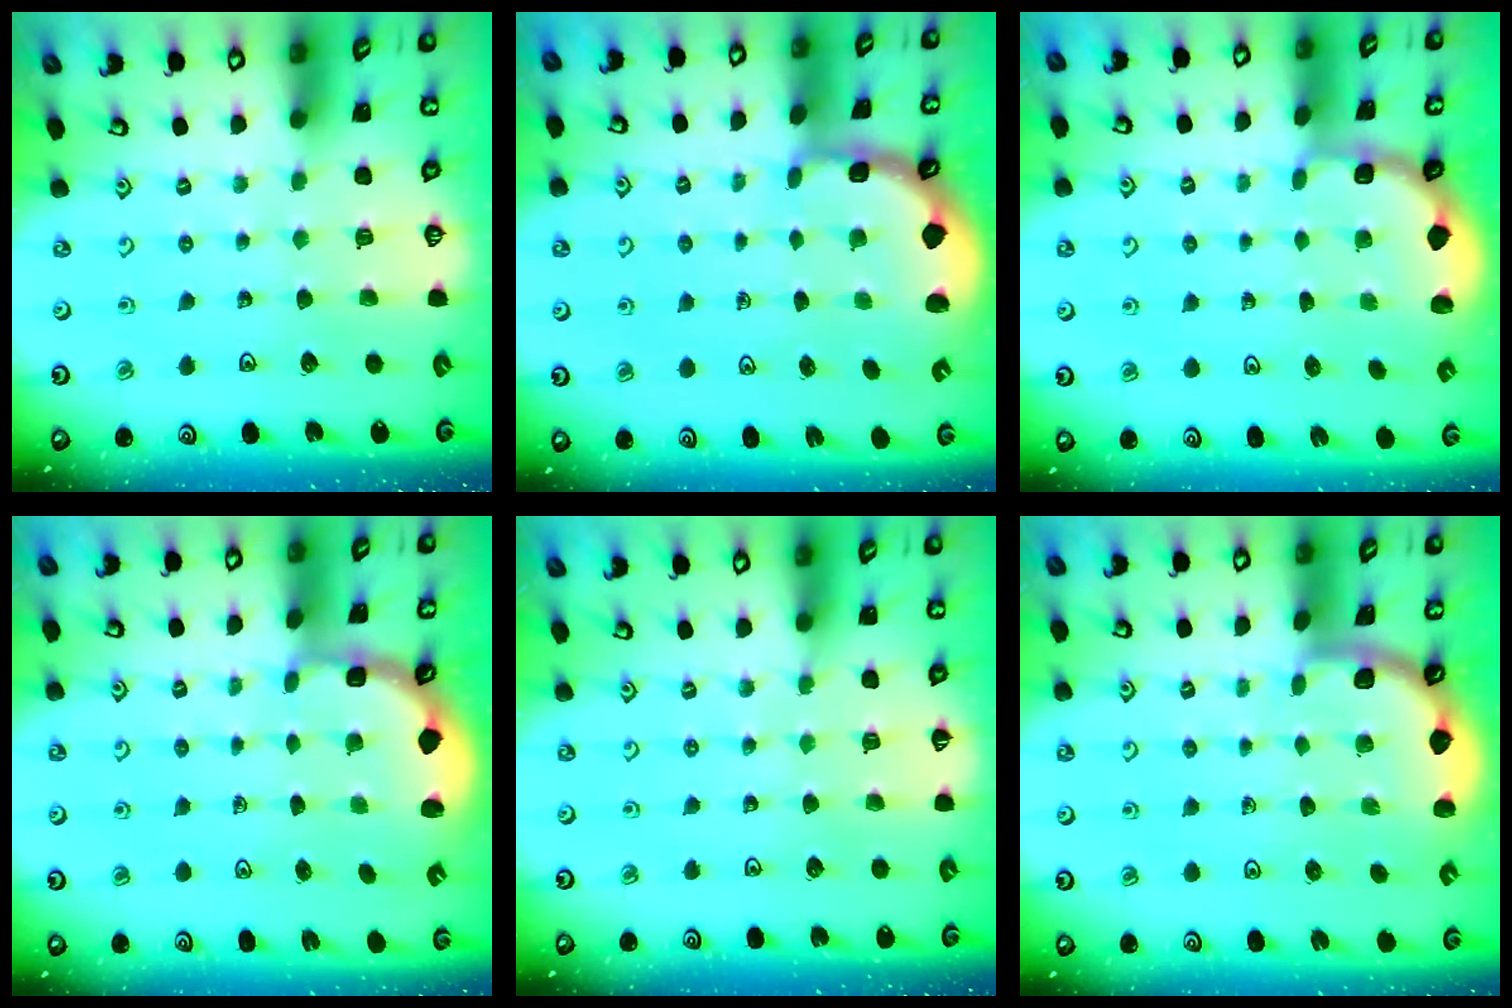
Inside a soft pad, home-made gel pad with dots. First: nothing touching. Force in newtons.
{"total": 1.8, "press": 1.7, "slide": 0.5}
{"total": 1.9, "press": 1.8, "slide": 0.7}
{"total": 2.6, "press": 2.0, "slide": 1.7}
{"total": 2.9, "press": 2.9, "slide": 0.5}
{"total": 1.8, "press": 1.8, "slide": 0.2}